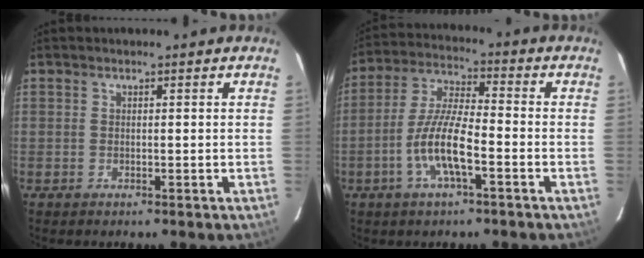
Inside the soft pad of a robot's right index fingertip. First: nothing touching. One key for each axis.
{"total": 12.9, "fx": -4.9, "fy": 2.9, "fz": 11.6, "tx": -0.240, "ty": -0.003, "tz": -0.098}